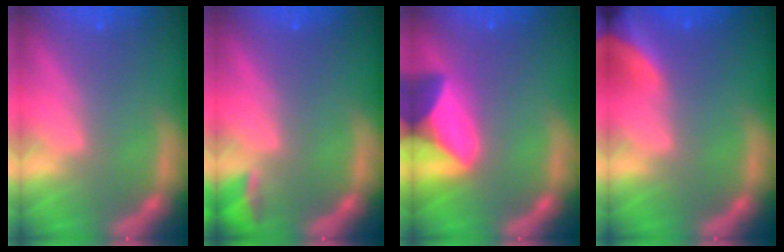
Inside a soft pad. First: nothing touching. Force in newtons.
{"total": 1.9}
{"total": 10.0}
{"total": 8.4}